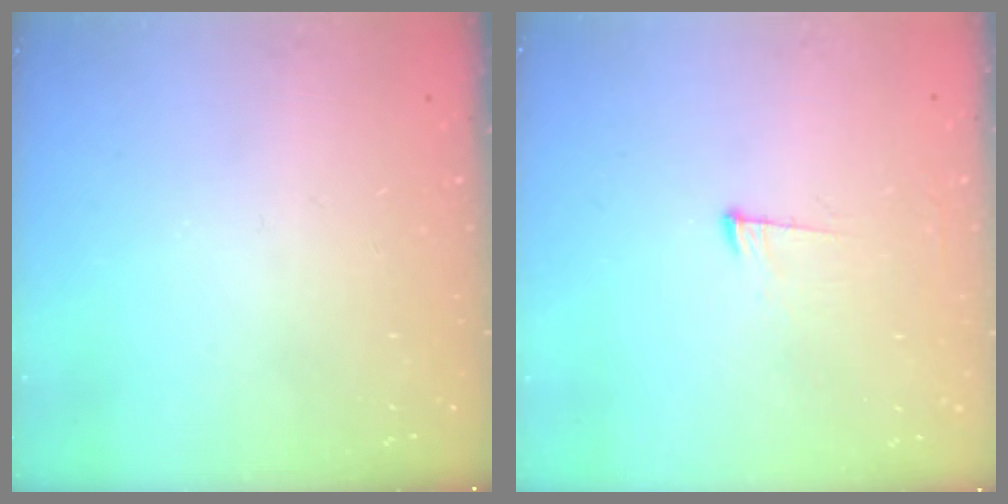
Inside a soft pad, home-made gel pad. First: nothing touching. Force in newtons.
{"total": 7.0, "press": 6.8, "slide": 1.7}